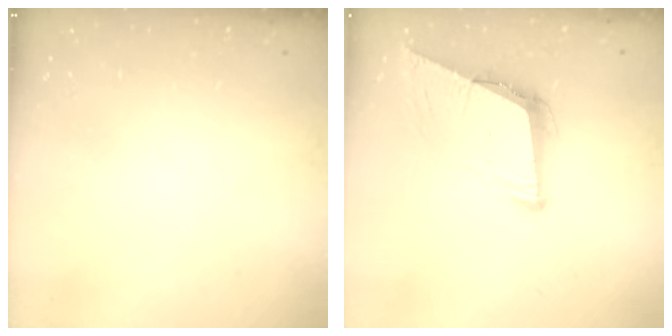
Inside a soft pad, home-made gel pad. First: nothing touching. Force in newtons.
{"total": 8.8, "press": 8.1, "slide": 3.6}